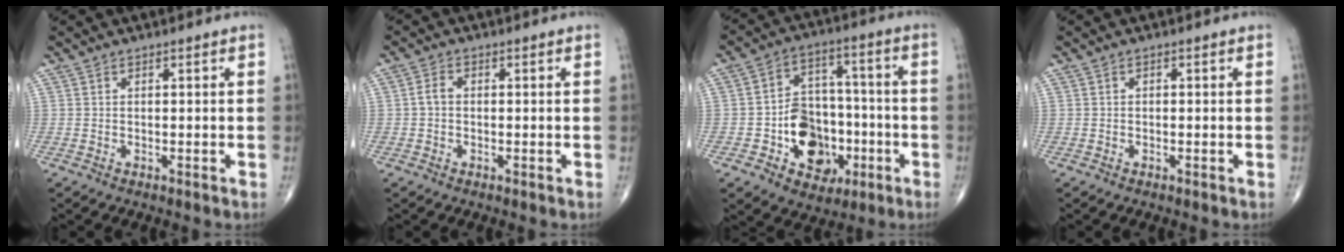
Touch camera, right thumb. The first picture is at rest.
{"total": 2.3, "force": [-0.1, 1.6, 1.6], "torque": [-0.029, 0.007, -0.007]}
{"total": 13.3, "force": [-4.3, 9.9, 7.8], "torque": [-0.068, 0.039, -0.063]}
{"total": 0.0}